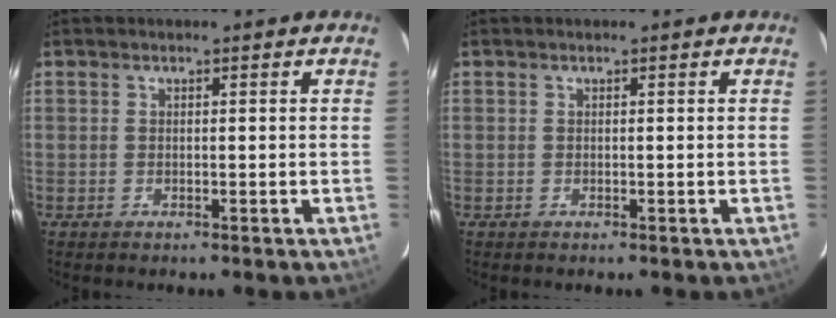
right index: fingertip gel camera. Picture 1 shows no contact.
{"total": 0.0}